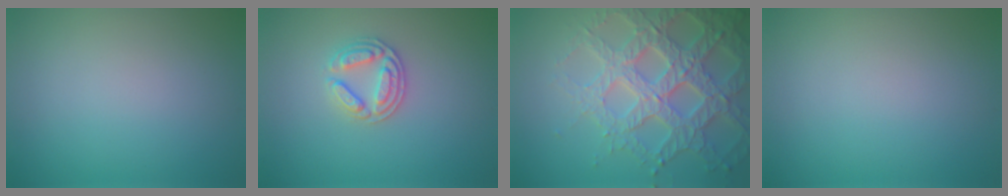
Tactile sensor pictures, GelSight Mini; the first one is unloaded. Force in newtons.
{"total": 2.8, "press": 2.7, "slide": 0.7}
{"total": 7.0, "press": 6.7, "slide": 1.8}
{"total": 0.0}